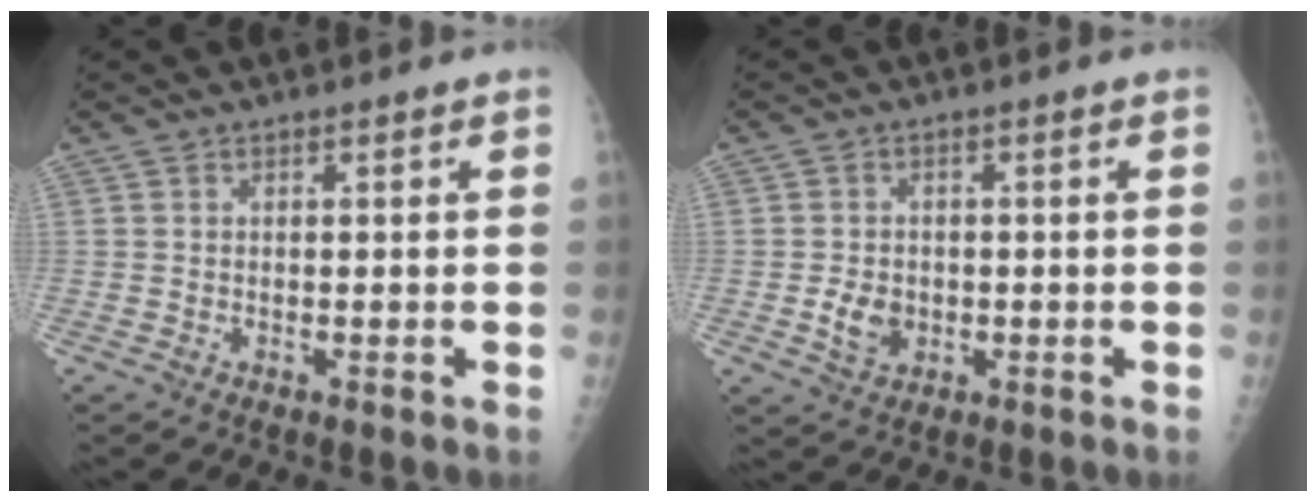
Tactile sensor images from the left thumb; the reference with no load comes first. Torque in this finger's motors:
{"motor_torque": [-0.13, 0.15, 0.11, 0.00, 0.01]}